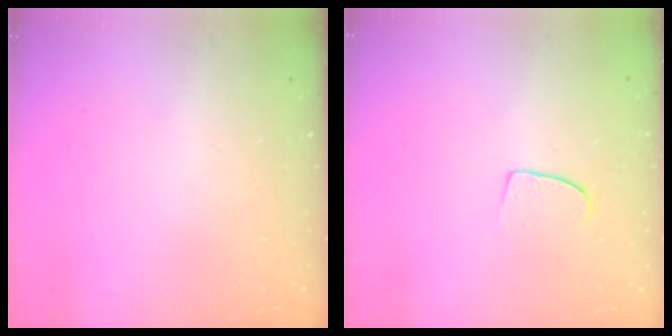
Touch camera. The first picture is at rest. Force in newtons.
{"total": 6.8, "press": 6.7, "slide": 0.5}